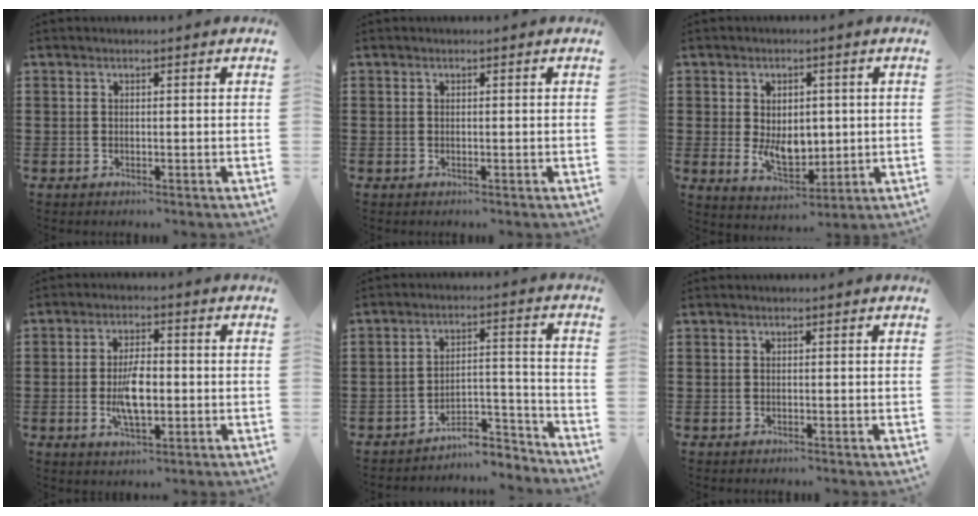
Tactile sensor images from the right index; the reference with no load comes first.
{"total": 0.0}
{"total": 6.7, "force": [0.1, 4.6, 4.9], "torque": [-0.075, 0.001, 0.000]}
{"total": 6.8, "force": [-0.9, 2.9, 6.0], "torque": [-0.125, 0.000, -0.020]}
{"total": 6.8, "force": [-6.4, 1.6, 1.7], "torque": [-0.020, 0.023, -0.123]}
{"total": 0.0}